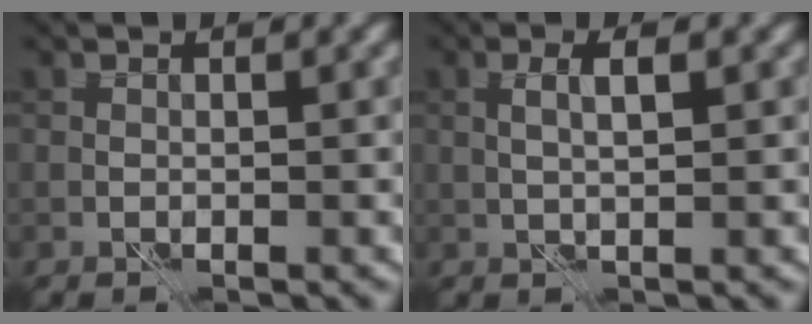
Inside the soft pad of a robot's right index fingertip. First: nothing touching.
{"total": 1.7, "force": [0.5, 0.2, 1.7], "torque": [-0.033, 0.005, 0.008]}